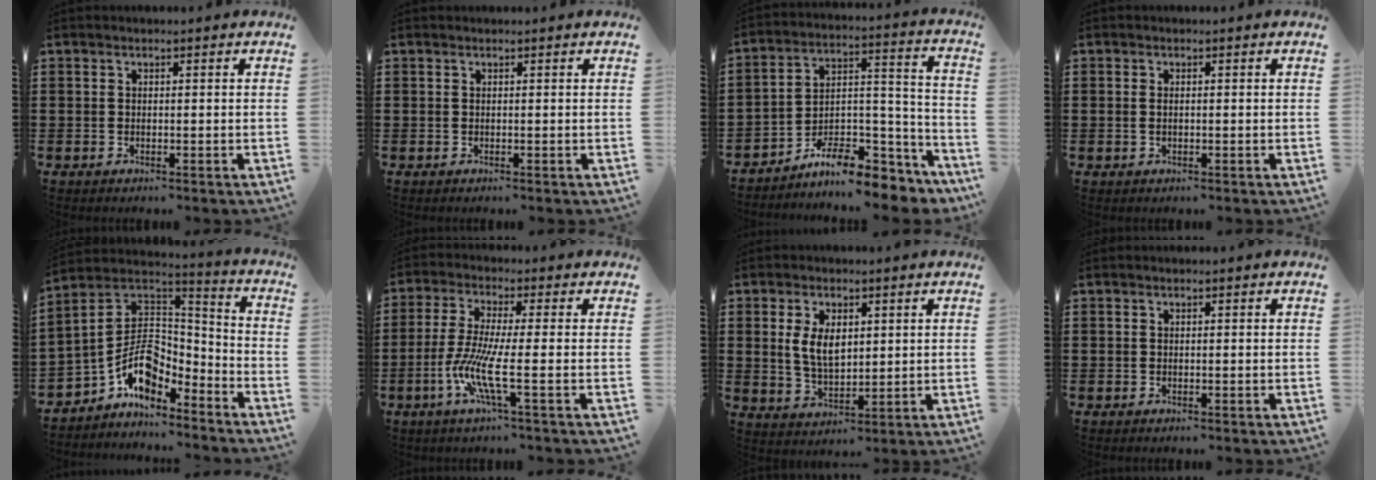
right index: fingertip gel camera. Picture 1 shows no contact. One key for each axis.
{"total": 0.0}
{"total": 9.0, "fx": -7.9, "fy": 2.6, "fz": 3.3, "tx": -0.038, "ty": 0.025, "tz": -0.146}
{"total": 0.9, "fx": 0.0, "fy": 0.4, "fz": 0.8, "tx": -0.018, "ty": 0.003, "tz": -0.001}
{"total": 8.4, "fx": -4.0, "fy": 5.3, "fz": 5.1, "tx": -0.127, "ty": -0.009, "tz": -0.082}
{"total": 8.1, "fx": -2.6, "fy": 0.6, "fz": 7.7, "tx": -0.171, "ty": -0.022, "tz": -0.056}
{"total": 5.7, "fx": 1.3, "fy": 3.2, "fz": 4.6, "tx": -0.097, "ty": 0.003, "tz": 0.018}
{"total": 0.0}